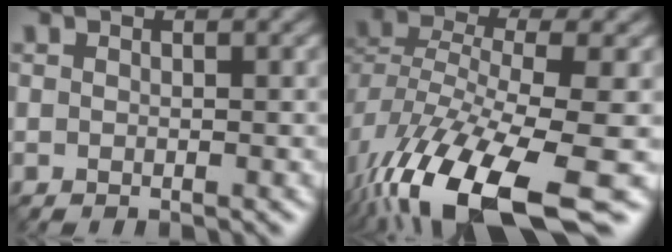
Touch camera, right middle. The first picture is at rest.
{"total": 12.1, "force": [-6.2, 4.2, 9.5], "torque": [-0.199, -0.021, -0.103]}